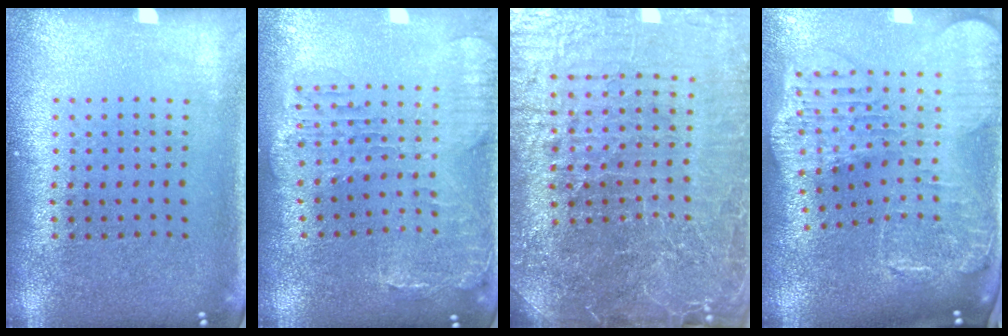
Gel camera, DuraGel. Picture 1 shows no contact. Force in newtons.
{"total": 1.2, "press": 1.1, "slide": 0.4}
{"total": 6.1, "press": 5.6, "slide": 2.5}
{"total": 3.0, "press": 2.5, "slide": 1.7}